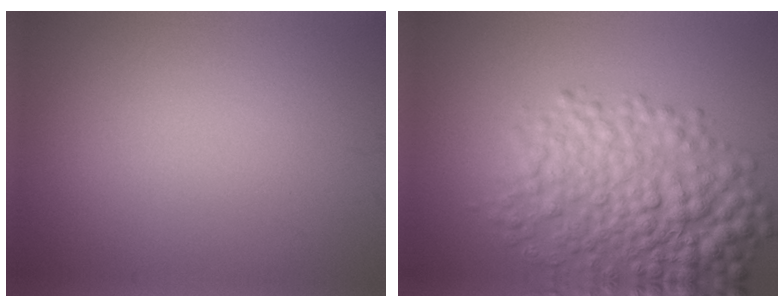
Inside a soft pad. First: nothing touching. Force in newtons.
{"total": 7.7, "press": 7.7, "slide": 0.2}